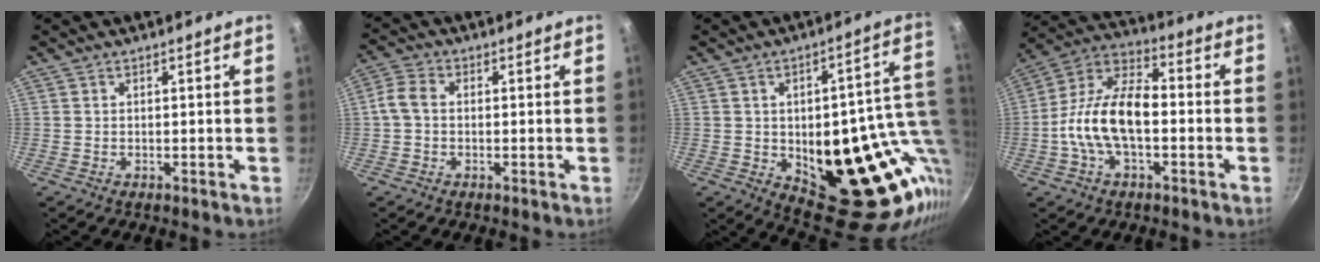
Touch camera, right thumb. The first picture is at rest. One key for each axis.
{"total": 4.4, "fx": -0.2, "fy": 3.2, "fz": 3.0, "tx": -0.064, "ty": 0.013, "tz": -0.011}
{"total": 28.6, "fx": -4.2, "fy": 12.1, "fz": 25.5, "tx": -0.247, "ty": 0.017, "tz": -0.028}
{"total": 15.0, "fx": -2.1, "fy": 7.9, "fz": 12.6, "tx": -0.240, "ty": 0.041, "tz": -0.045}